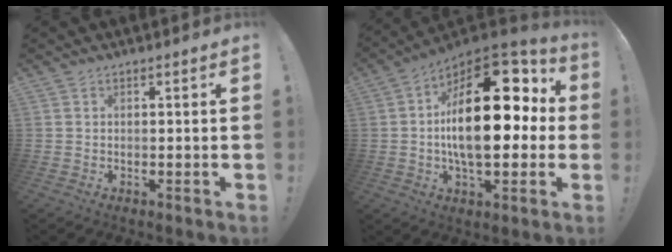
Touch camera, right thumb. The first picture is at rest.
{"total": 25.7, "force": [1.9, 12.7, 22.3], "torque": [-0.359, 0.001, 0.030]}